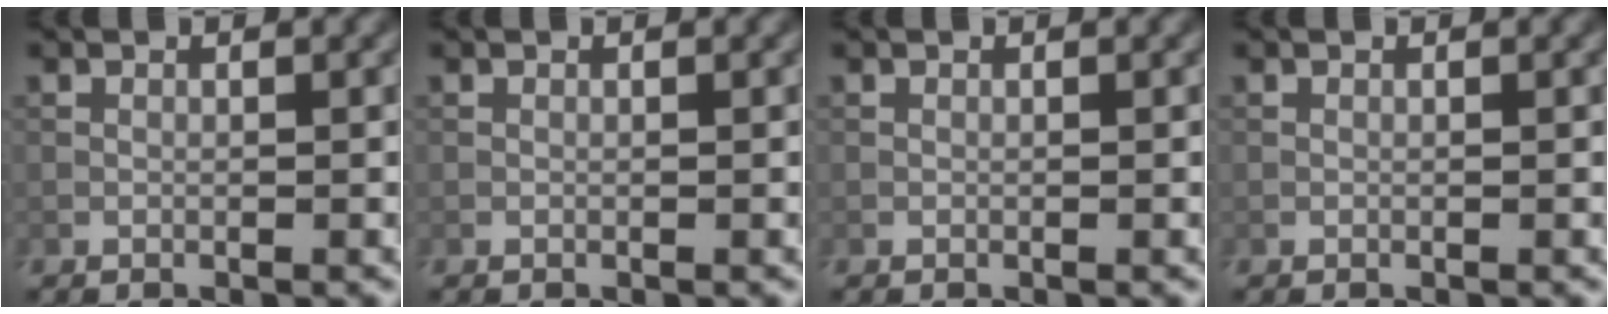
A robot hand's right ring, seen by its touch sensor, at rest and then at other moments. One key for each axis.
{"total": 0.0}
{"total": 0.0}
{"total": 0.0}